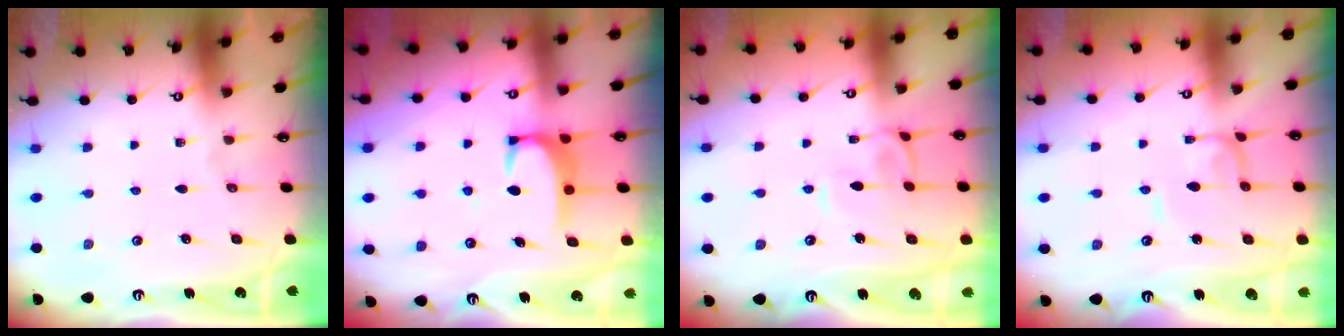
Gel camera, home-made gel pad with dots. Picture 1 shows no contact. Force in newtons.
{"total": 2.8, "press": 2.8, "slide": 0.3}
{"total": 1.6, "press": 1.5, "slide": 0.6}
{"total": 2.1, "press": 2.1, "slide": 0.1}